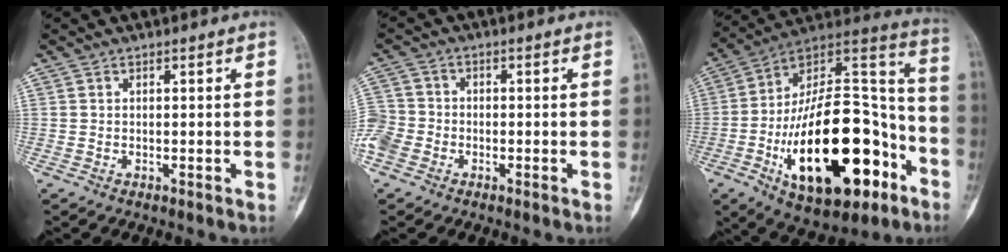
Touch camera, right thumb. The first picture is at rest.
{"total": 7.1, "force": [-3.2, 5.7, 2.8], "torque": [-0.069, 0.017, -0.066]}
{"total": 34.0, "force": [-12.2, 15.9, 27.4], "torque": [-0.437, 0.063, -0.180]}